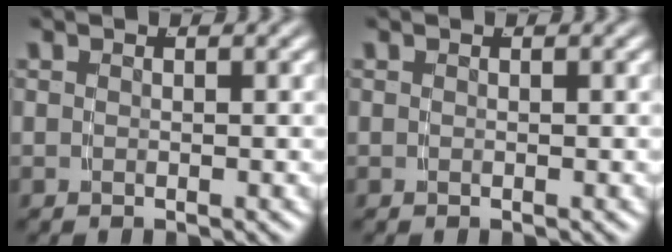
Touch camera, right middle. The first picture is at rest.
{"total": 0.0}